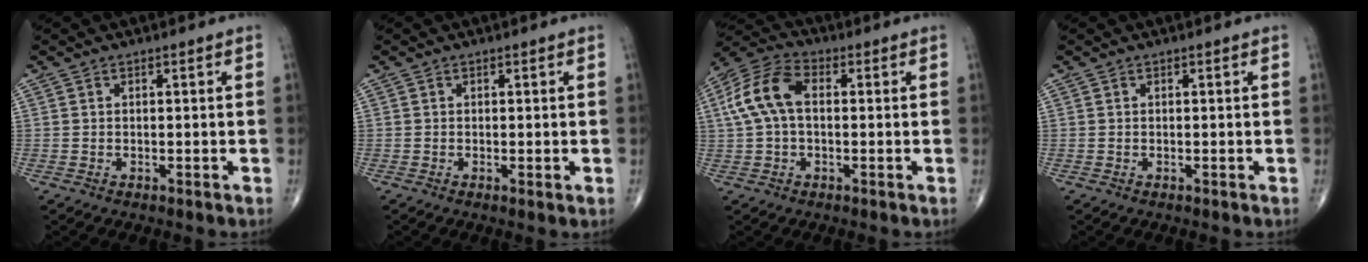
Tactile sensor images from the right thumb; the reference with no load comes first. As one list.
[{"total": 0.7, "force": [0.0, 0.1, 0.7], "torque": [-0.016, -0.004, -0.003]}, {"total": 10.7, "force": [1.1, 6.5, 8.4], "torque": [-0.180, 0.032, 0.013]}, {"total": 0.0}]